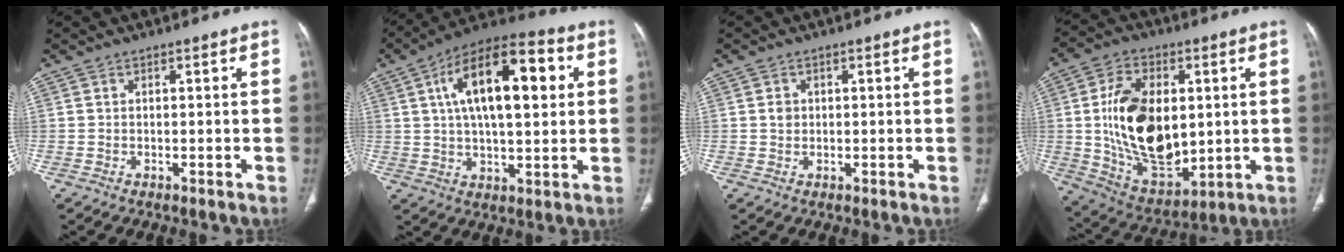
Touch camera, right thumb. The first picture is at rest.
{"total": 19.5, "force": [5.0, 8.4, 16.8], "torque": [-0.256, 0.013, 0.072]}
{"total": 1.4, "force": [0.2, 1.3, 0.7], "torque": [-0.008, 0.001, 0.005]}
{"total": 21.0, "force": [1.7, 12.7, 16.6], "torque": [-0.267, -0.016, 0.049]}